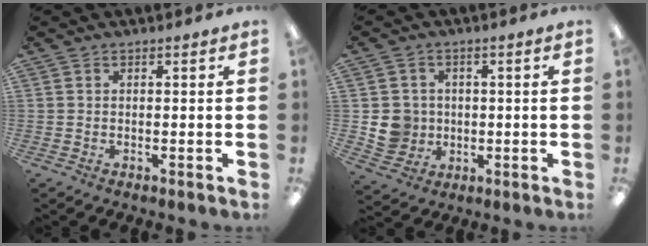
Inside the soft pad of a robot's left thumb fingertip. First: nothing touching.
{"total": 7.0, "force": [0.0, 6.9, 1.4], "torque": [-0.040, 0.009, 0.006]}